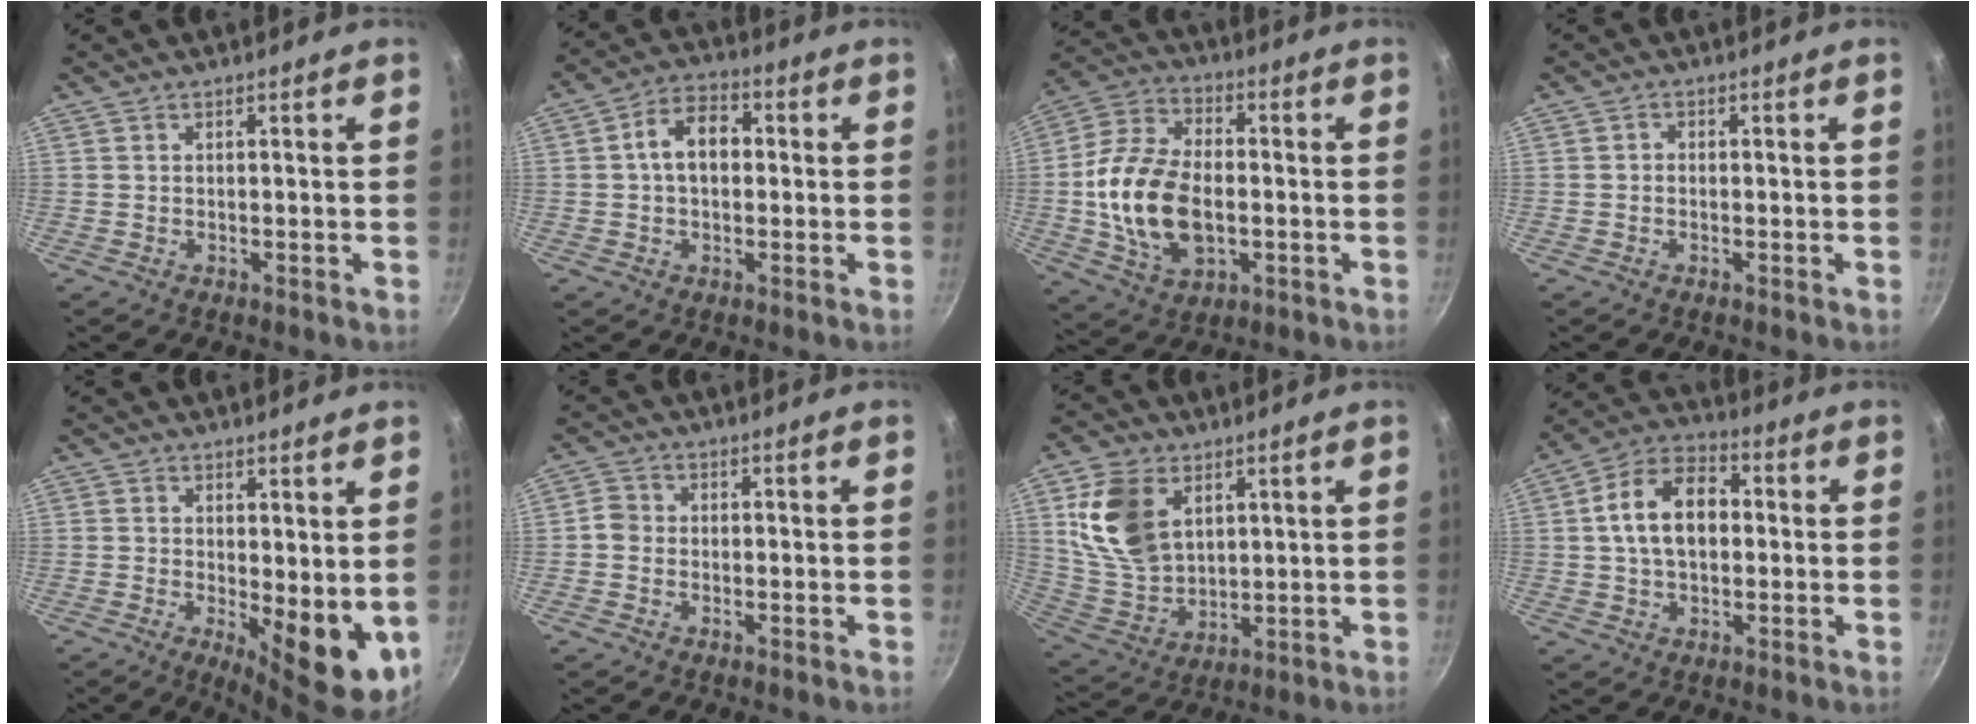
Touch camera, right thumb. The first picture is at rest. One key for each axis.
{"total": 8.3, "fx": 0.6, "fy": 5.6, "fz": 6.1, "tx": -0.075, "ty": 0.024, "tz": -0.002}
{"total": 17.3, "fx": -1.8, "fy": 10.7, "fz": 13.5, "tx": -0.248, "ty": 0.019, "tz": -0.035}
{"total": 0.9, "fx": -0.3, "fy": 0.7, "fz": 0.4, "tx": -0.006, "ty": 0.004, "tz": -0.006}
{"total": 9.2, "fx": 0.1, "fy": 3.6, "fz": 8.4, "tx": -0.096, "ty": -0.016, "tz": 0.010}
{"total": 2.6, "fx": -0.6, "fy": 2.3, "fz": 1.0, "tx": -0.015, "ty": 0.012, "tz": -0.021}
{"total": 14.1, "fx": 4.9, "fy": 9.5, "fz": 9.2, "tx": -0.157, "ty": -0.021, "tz": 0.109}
{"total": 12.5, "fx": 0.9, "fy": 8.3, "fz": 9.3, "tx": -0.133, "ty": 0.029, "tz": 0.001}